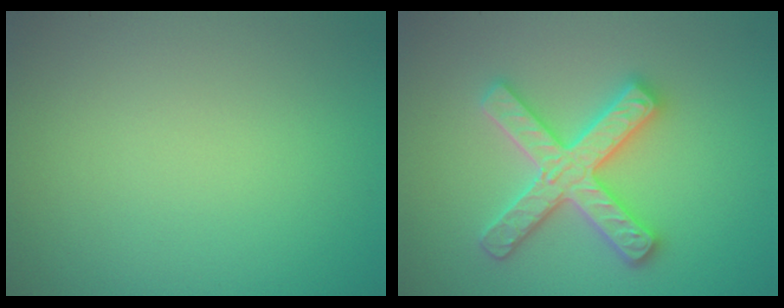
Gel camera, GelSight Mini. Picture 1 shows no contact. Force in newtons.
{"total": 5.0, "press": 5.0, "slide": 0.8}